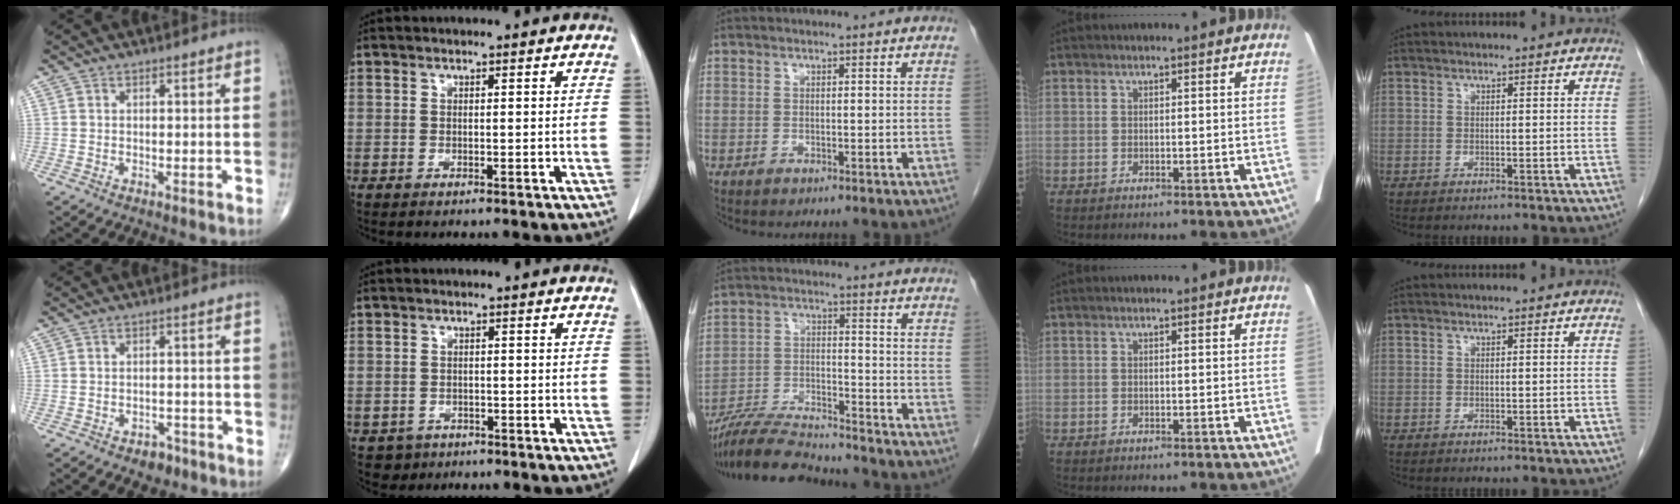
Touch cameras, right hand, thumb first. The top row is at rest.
{"thumb": {"total": 3.3, "force": [-2.1, 2.1, 1.4], "torque": [-0.009, 0.015, -0.025]}, "index": {"total": 3.0, "force": [-1.5, 2.6, 0.0], "torque": [0.002, 0.010, -0.021]}, "middle": {"total": 12.2, "force": [-11.5, 1.0, 3.9], "torque": [-0.068, -0.007, -0.200]}}